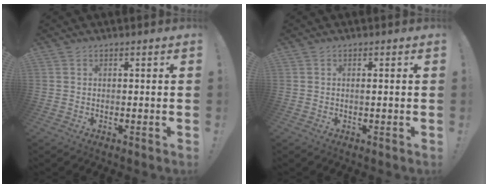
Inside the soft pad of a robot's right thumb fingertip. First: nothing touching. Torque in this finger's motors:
{"motor_torque": [-0.12, -0.25, -0.04, 0.17, 0.02]}